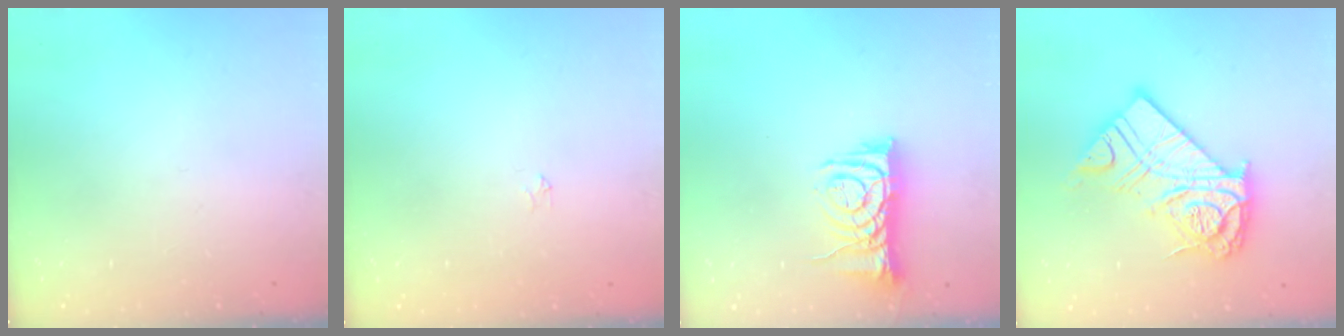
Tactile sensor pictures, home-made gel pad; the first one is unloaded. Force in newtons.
{"total": 2.2, "press": 2.2, "slide": 0.3}
{"total": 7.9, "press": 7.9, "slide": 1.0}
{"total": 20.3, "press": 20.1, "slide": 2.2}